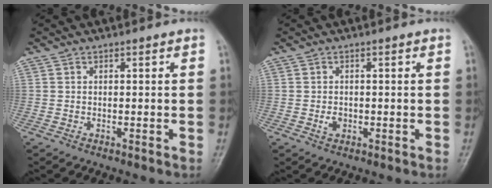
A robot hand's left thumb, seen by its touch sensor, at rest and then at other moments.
{"total": 1.6, "force": [-0.4, 1.3, 1.0], "torque": [-0.012, 0.002, -0.006]}